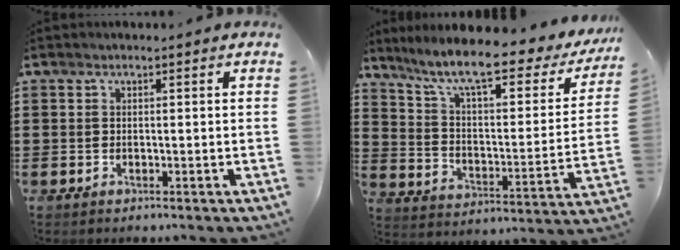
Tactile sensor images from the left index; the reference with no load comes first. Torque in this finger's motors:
{"motor_torque": [2.14, 0.00, 0.94, 0.21]}